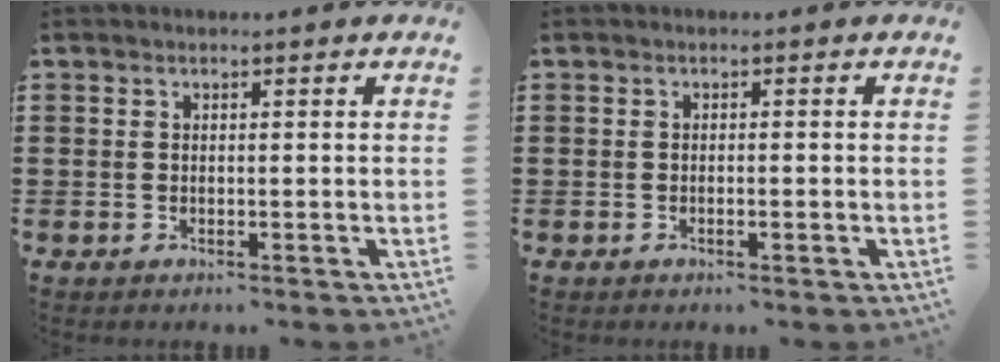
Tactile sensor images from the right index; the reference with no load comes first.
{"total": 0.6, "force": [-0.3, 0.2, 0.5], "torque": [-0.009, -0.004, -0.004]}